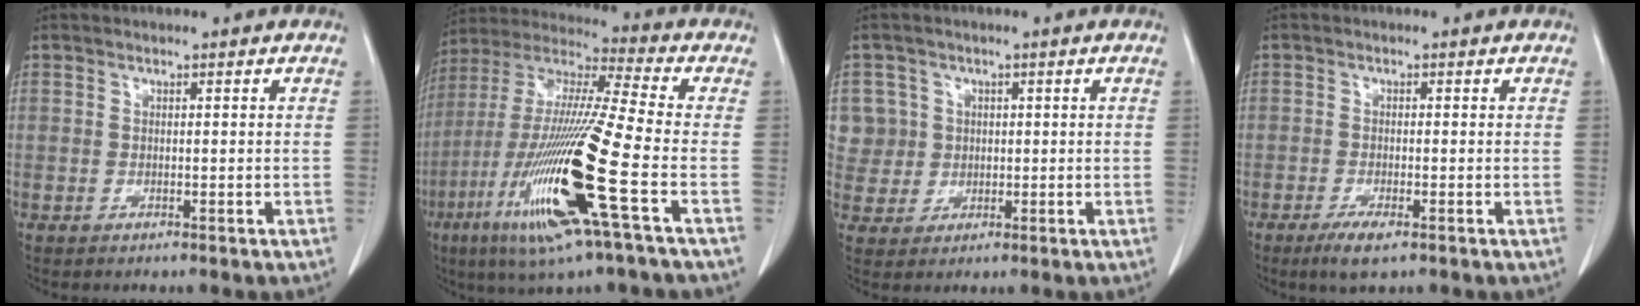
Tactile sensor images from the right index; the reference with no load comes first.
{"total": 21.4, "force": [-7.6, 0.1, 20.0], "torque": [-0.429, -0.037, -0.152]}
{"total": 6.1, "force": [1.2, 6.0, -0.2], "torque": [0.012, 0.021, 0.032]}
{"total": 3.2, "force": [-2.0, 0.6, 2.5], "torque": [-0.045, -0.005, -0.034]}